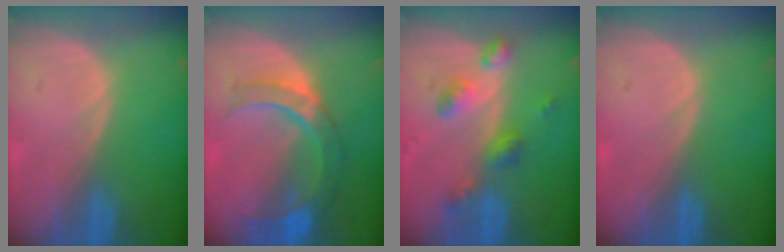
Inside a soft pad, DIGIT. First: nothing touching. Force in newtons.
{"total": 8.9, "press": 7.8, "slide": 4.1}
{"total": 5.9, "press": 5.2, "slide": 2.8}
{"total": 0.0}